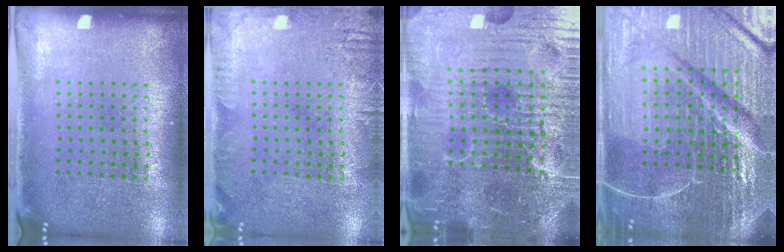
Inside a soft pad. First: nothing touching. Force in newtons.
{"total": 1.9, "press": 1.9, "slide": 0.3}
{"total": 6.8, "press": 6.2, "slide": 2.9}
{"total": 6.8, "press": 6.0, "slide": 3.2}